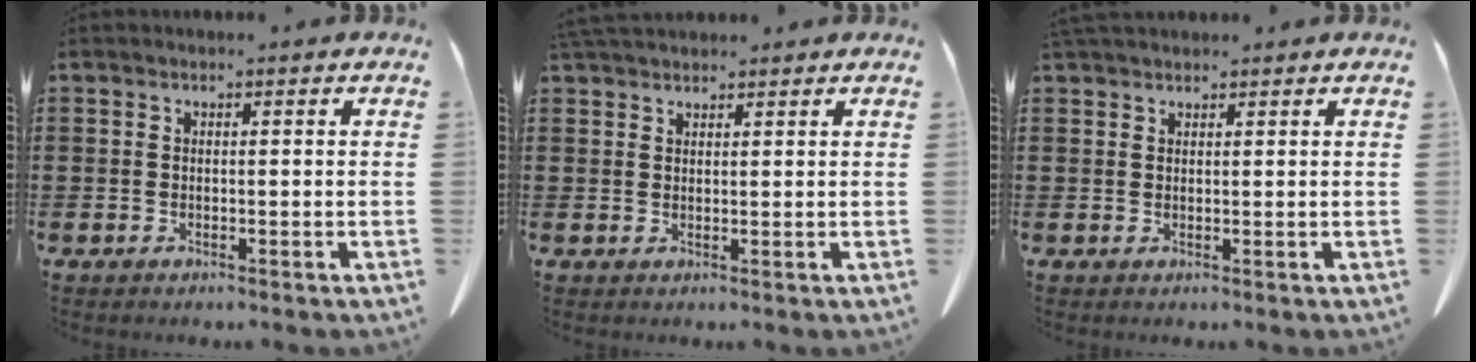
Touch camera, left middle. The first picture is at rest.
{"total": 2.5, "force": [2.2, 0.7, 0.8], "torque": [-0.021, 0.001, 0.045]}
{"total": 1.5, "force": [1.4, 0.4, 0.3], "torque": [-0.011, 0.000, 0.029]}